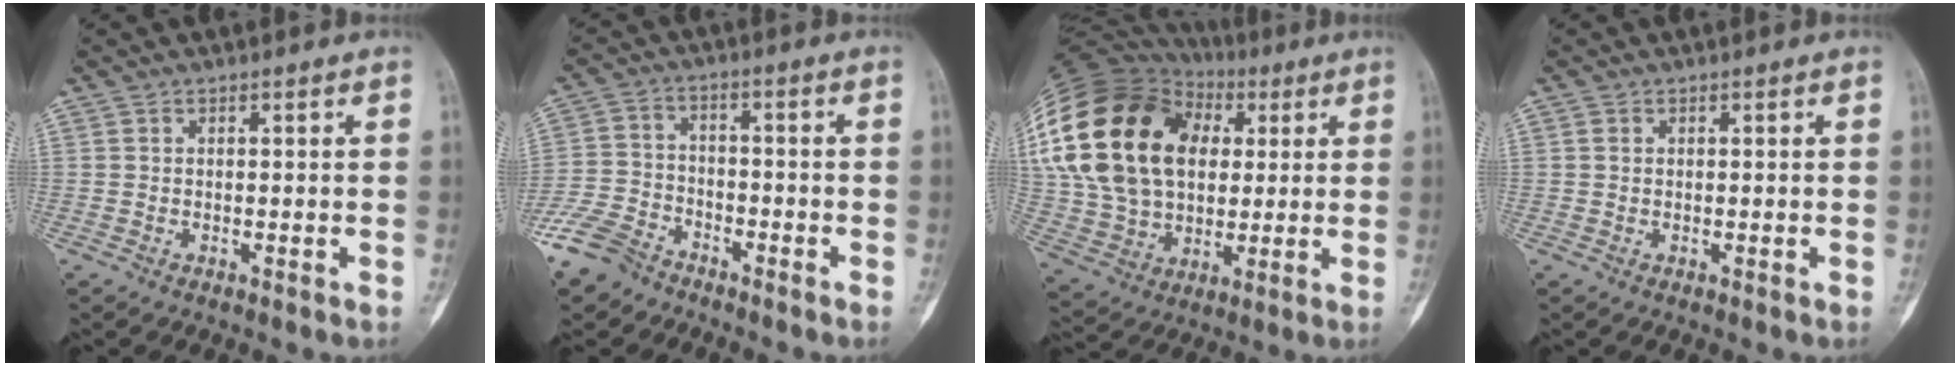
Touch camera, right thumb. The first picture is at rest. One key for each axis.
{"total": 8.5, "fx": -6.6, "fy": 4.7, "fz": 2.8, "tx": -0.062, "ty": 0.020, "tz": -0.135}
{"total": 28.5, "fx": 6.5, "fy": 19.6, "fz": 19.7, "tx": -0.388, "ty": 0.030, "tz": 0.127}
{"total": 0.6, "fx": 0.3, "fy": 0.5, "fz": 0.1, "tx": -0.001, "ty": 0.002, "tz": 0.006}